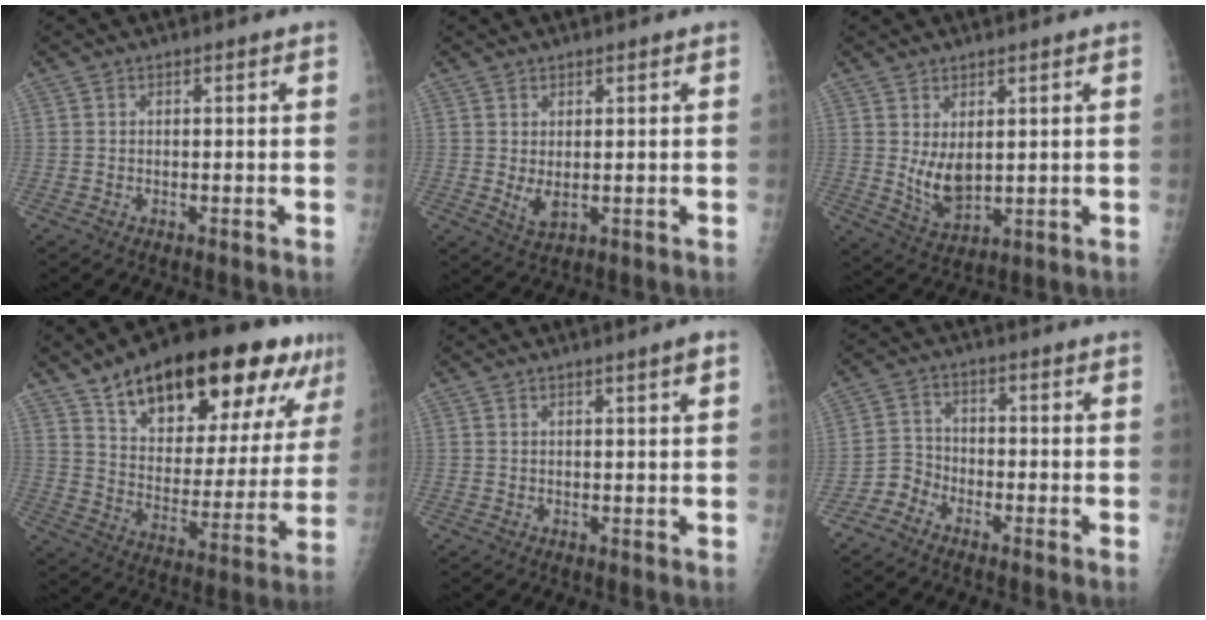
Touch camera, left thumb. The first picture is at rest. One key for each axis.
{"total": 3.2, "fx": 0.6, "fy": 1.5, "fz": 2.8, "tx": -0.047, "ty": -0.013, "tz": 0.017}
{"total": 7.3, "fx": 1.9, "fy": 4.1, "fz": 5.8, "tx": -0.091, "ty": -0.028, "tz": 0.051}
{"total": 28.7, "fx": 17.1, "fy": 11.7, "fz": 19.9, "tx": -0.265, "ty": -0.032, "tz": 0.265}
{"total": 2.2, "fx": 1.3, "fy": -0.1, "fz": 1.8, "tx": -0.026, "ty": -0.007, "tz": 0.020}
{"total": 3.6, "fx": -2.8, "fy": 2.2, "fz": 0.4, "tx": 0.004, "ty": 0.015, "tz": -0.066}